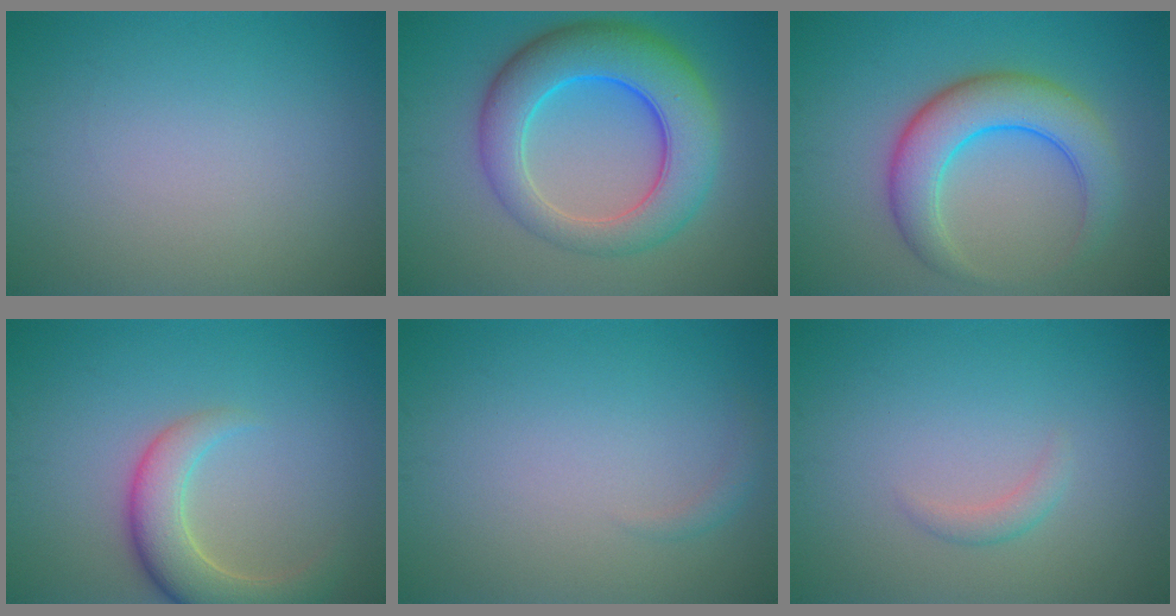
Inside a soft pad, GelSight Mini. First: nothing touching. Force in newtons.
{"total": 9.0, "press": 9.0, "slide": 0.3}
{"total": 6.2, "press": 6.2, "slide": 0.2}
{"total": 5.4, "press": 5.3, "slide": 0.4}
{"total": 0.8, "press": 0.8, "slide": 0.0}
{"total": 1.1, "press": 1.1, "slide": 0.1}